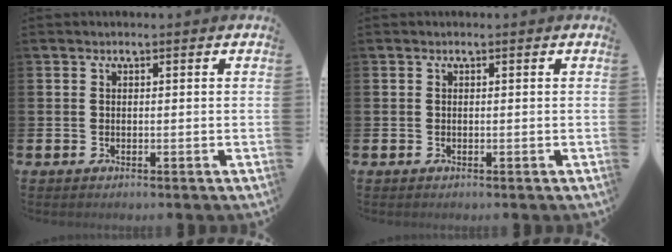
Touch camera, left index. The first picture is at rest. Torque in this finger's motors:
{"motor_torque": [0.00, 0.00, 0.00, 0.00]}